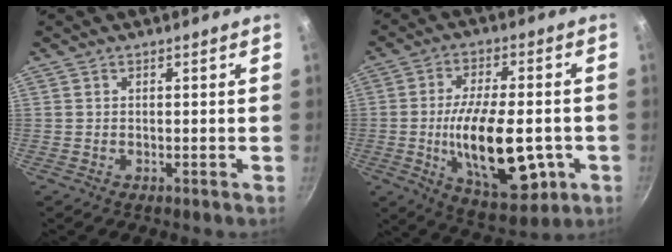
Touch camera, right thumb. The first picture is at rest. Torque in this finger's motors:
{"motor_torque": [2.52, 2.49, 1.90, -0.87, 0.57]}